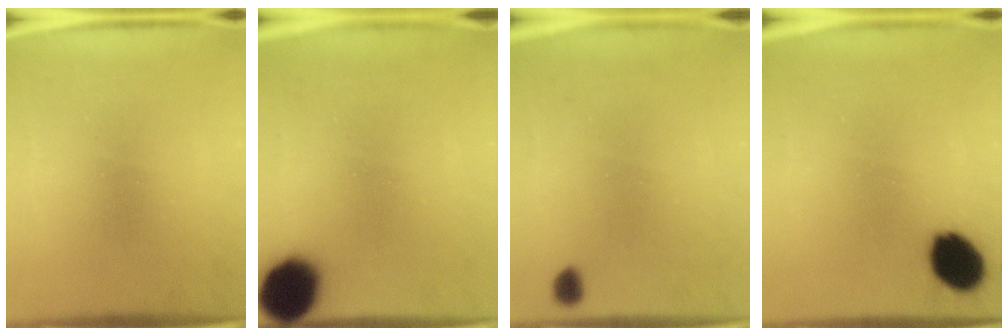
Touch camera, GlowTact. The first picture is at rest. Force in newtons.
{"total": 13.4}
{"total": 1.3}
{"total": 9.4}